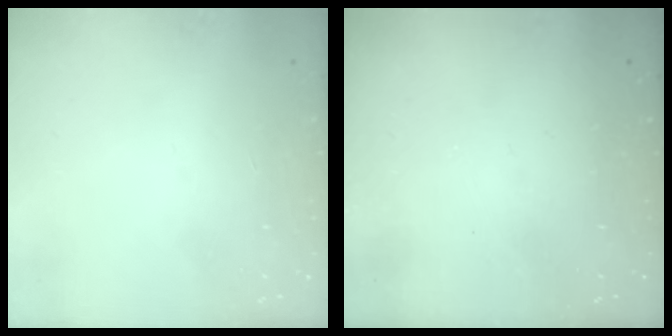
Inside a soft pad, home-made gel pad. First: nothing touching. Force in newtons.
{"total": 0.0}